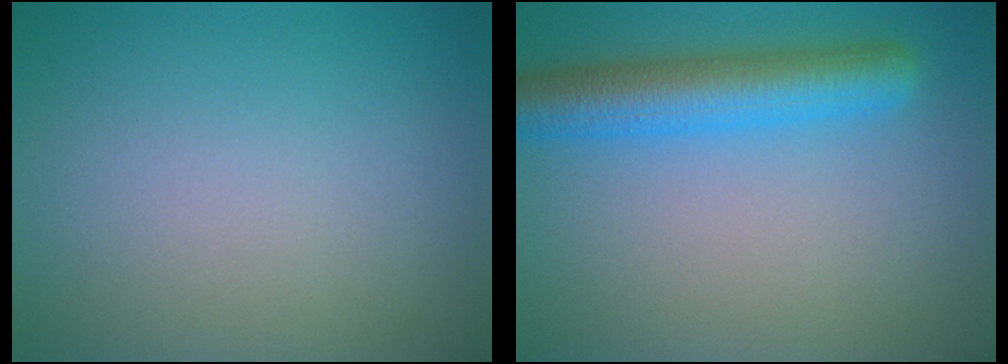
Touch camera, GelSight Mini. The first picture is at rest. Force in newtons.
{"total": 5.7, "press": 5.7, "slide": 0.3}